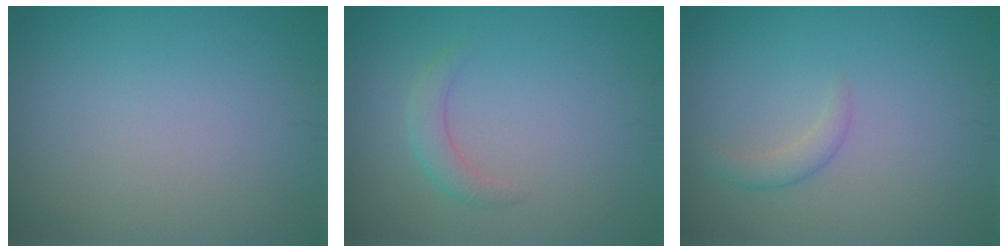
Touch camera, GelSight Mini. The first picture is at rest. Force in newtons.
{"total": 1.7, "press": 1.7, "slide": 0.1}
{"total": 1.4, "press": 1.3, "slide": 0.1}